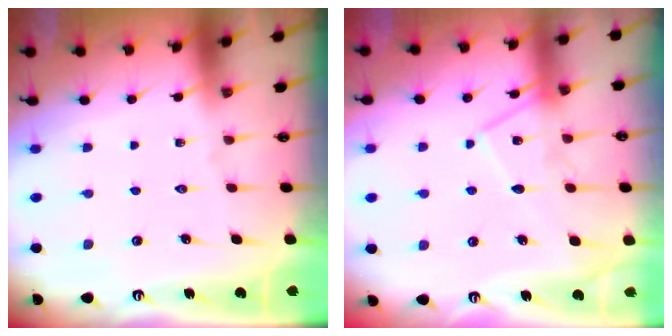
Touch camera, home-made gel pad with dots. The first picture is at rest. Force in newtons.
{"total": 12.8, "press": 12.7, "slide": 1.1}